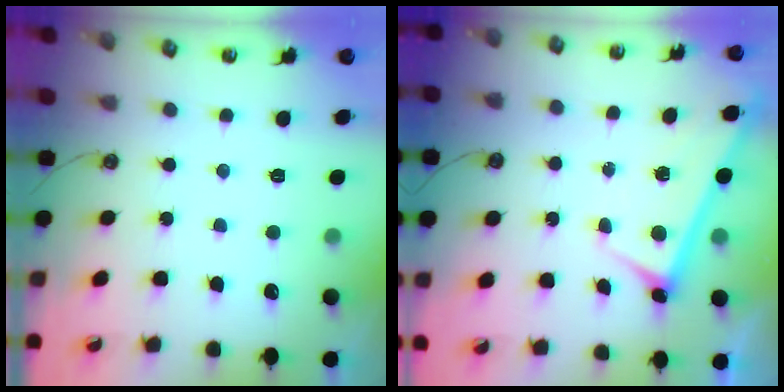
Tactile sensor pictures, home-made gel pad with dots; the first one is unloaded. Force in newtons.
{"total": 2.8, "press": 2.8, "slide": 0.4}